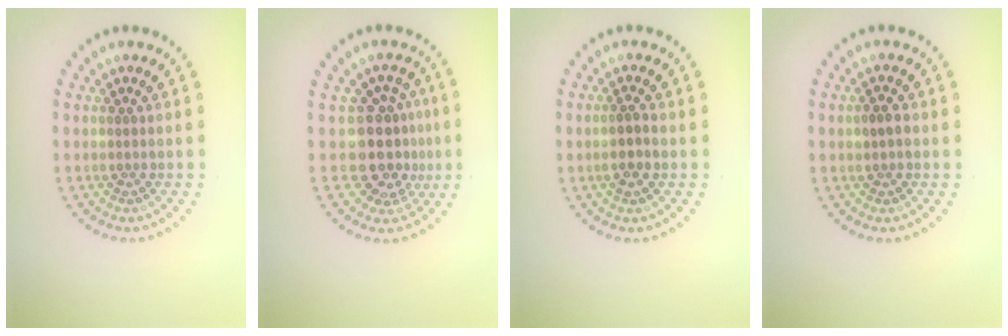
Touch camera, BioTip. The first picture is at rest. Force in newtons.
{"total": 4.2, "press": 3.5, "slide": 2.4}
{"total": 1.5, "press": 1.4, "slide": 0.6}
{"total": 1.5, "press": 1.5, "slide": 0.1}